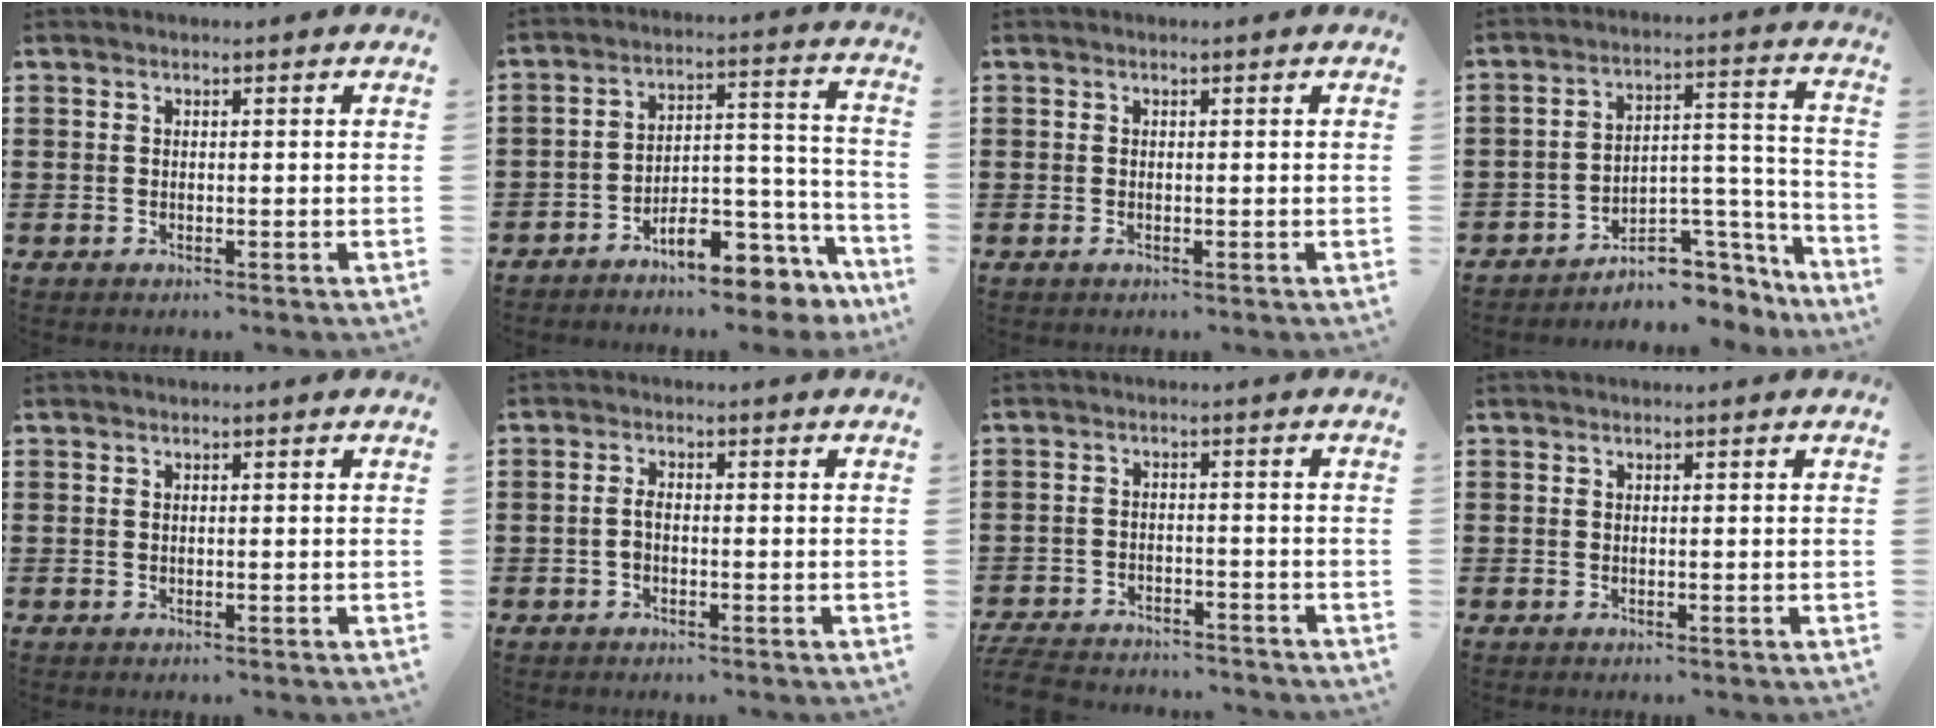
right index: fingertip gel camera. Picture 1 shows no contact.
{"total": 8.4, "force": [-7.0, 2.7, 3.9], "torque": [-0.055, 0.021, -0.129]}
{"total": 0.0}
{"total": 6.2, "force": [-5.1, 2.7, 2.3], "torque": [-0.039, 0.009, -0.096]}
{"total": 0.0}
{"total": 2.2, "force": [-0.6, 0.9, 1.8], "torque": [-0.052, -0.005, -0.016]}
{"total": 4.7, "force": [-4.6, 0.5, 0.7], "torque": [-0.025, -0.004, -0.096]}
{"total": 0.0}